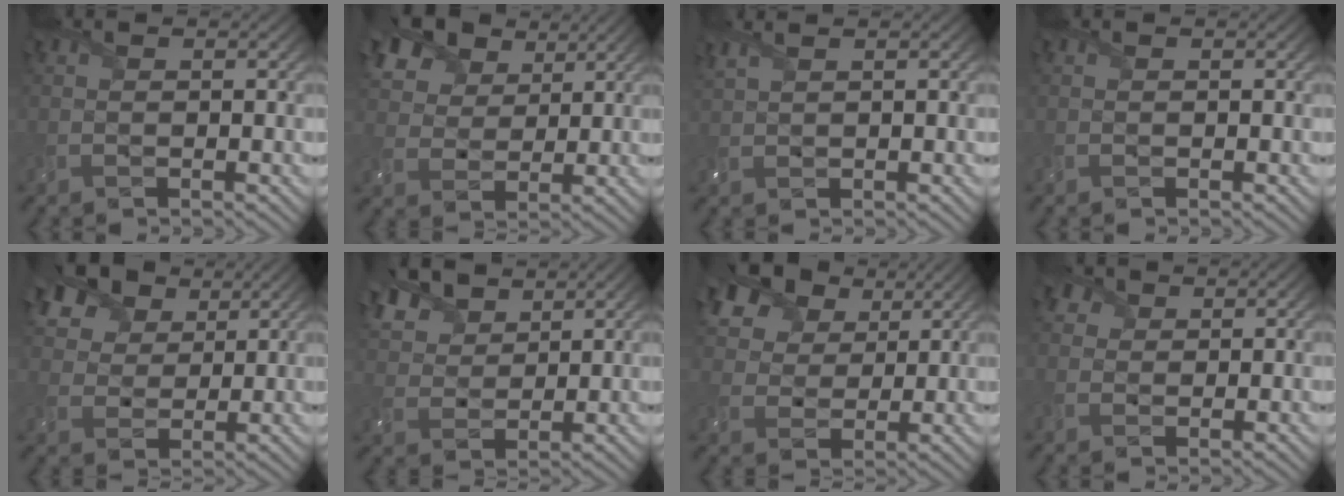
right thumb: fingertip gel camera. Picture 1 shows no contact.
{"total": 10.2, "force": [6.3, 6.4, 4.8], "torque": [-0.151, 0.010, 0.117]}
{"total": 2.1, "force": [1.7, 0.4, 1.2], "torque": [-0.033, 0.008, 0.040]}
{"total": 0.0}
{"total": 10.7, "force": [6.7, 6.7, 5.0], "torque": [-0.158, 0.009, 0.124]}
{"total": 8.5, "force": [5.9, 4.5, 4.1], "torque": [-0.123, 0.017, 0.114]}
{"total": 13.6, "force": [8.1, 8.6, 6.6], "torque": [-0.180, 0.022, 0.153]}
{"total": 3.2, "force": [1.9, 2.3, 1.1], "torque": [-0.031, -0.001, 0.037]}